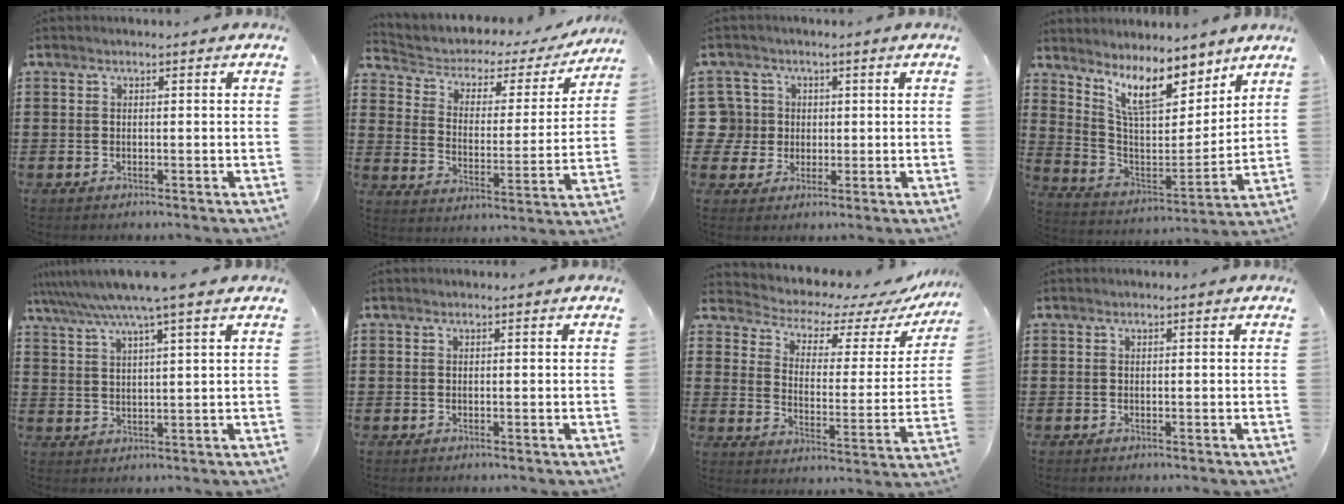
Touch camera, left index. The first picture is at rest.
{"total": 3.1, "force": [1.9, 2.1, 1.4], "torque": [-0.043, -0.015, 0.021]}
{"total": 5.8, "force": [0.7, 5.7, 0.8], "torque": [-0.058, 0.012, 0.010]}
{"total": 10.7, "force": [8.0, 3.2, 6.3], "torque": [-0.133, -0.041, 0.142]}
{"total": 6.5, "force": [5.2, -0.5, 3.9], "torque": [-0.091, -0.022, 0.088]}
{"total": 0.0}
{"total": 4.5, "force": [4.1, 1.4, 1.3], "torque": [-0.044, -0.037, 0.060]}
{"total": 0.0}